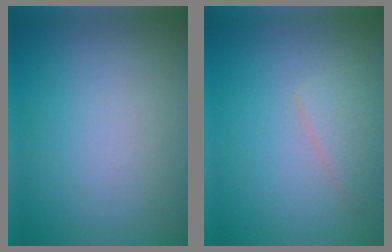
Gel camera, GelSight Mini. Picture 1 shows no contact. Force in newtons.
{"total": 2.2, "press": 2.2, "slide": 0.0}